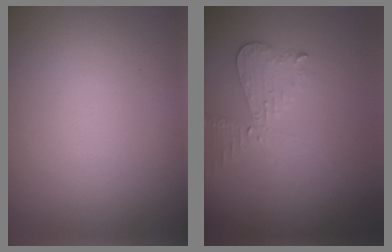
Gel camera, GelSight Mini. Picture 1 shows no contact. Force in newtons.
{"total": 2.2, "press": 2.2, "slide": 0.1}